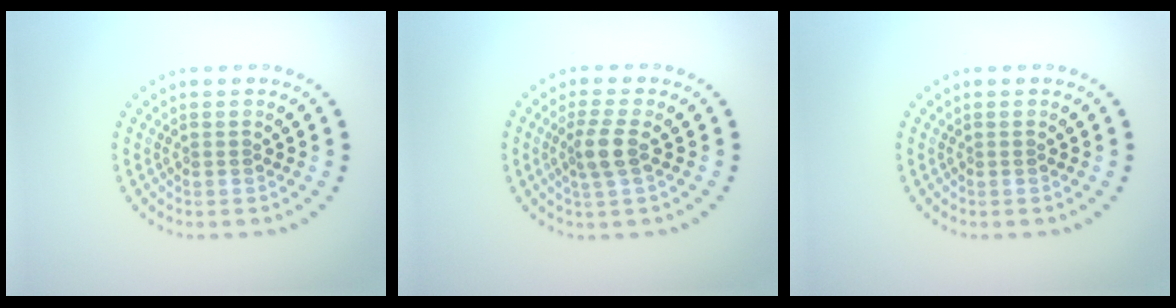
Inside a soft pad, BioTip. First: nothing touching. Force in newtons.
{"total": 2.5, "press": 2.0, "slide": 1.5}
{"total": 0.0}